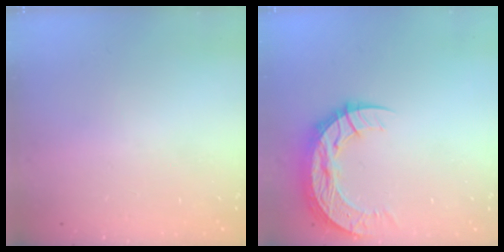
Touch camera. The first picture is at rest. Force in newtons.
{"total": 12.6, "press": 12.6, "slide": 0.9}